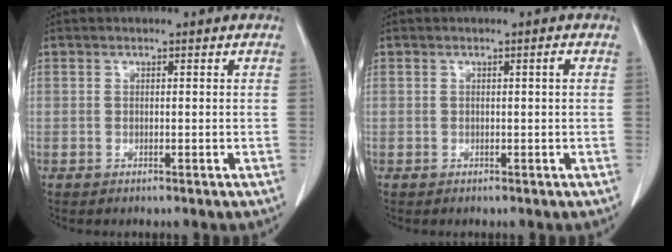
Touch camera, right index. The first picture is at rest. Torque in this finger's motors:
{"motor_torque": [0.12, -0.06, -0.01, 0.00]}